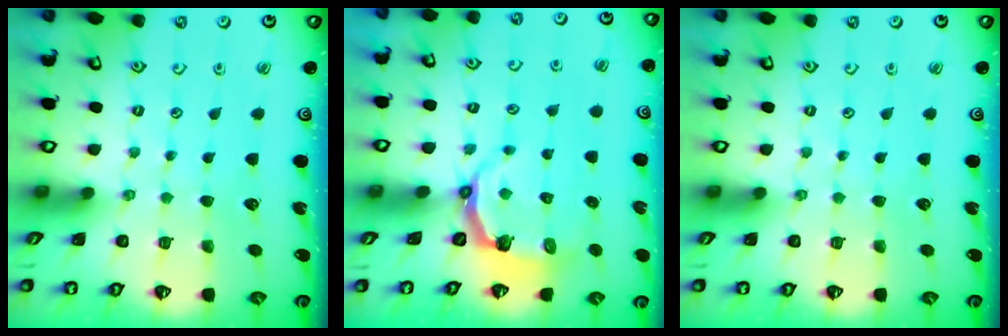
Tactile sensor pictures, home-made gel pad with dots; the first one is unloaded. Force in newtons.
{"total": 4.2, "press": 2.7, "slide": 3.2}
{"total": 0.0}